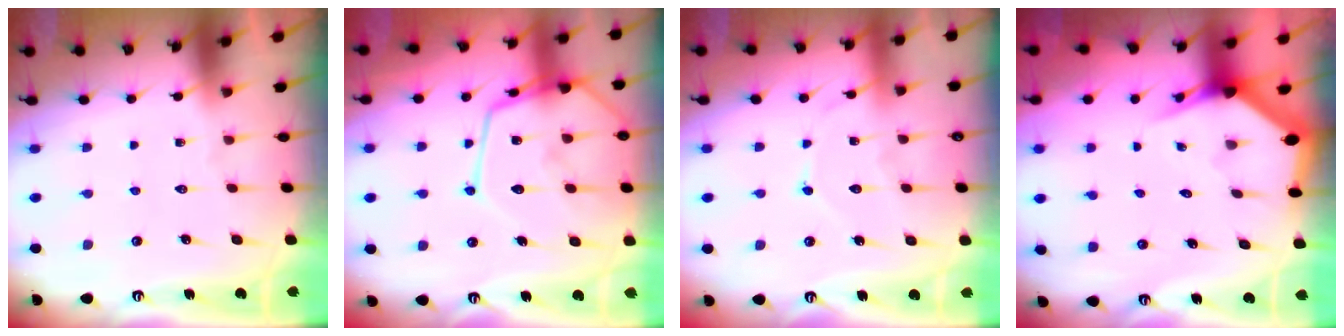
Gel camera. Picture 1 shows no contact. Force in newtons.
{"total": 18.2, "press": 18.2, "slide": 1.6}
{"total": 8.1, "press": 8.0, "slide": 0.8}
{"total": 2.9, "press": 2.9, "slide": 0.2}